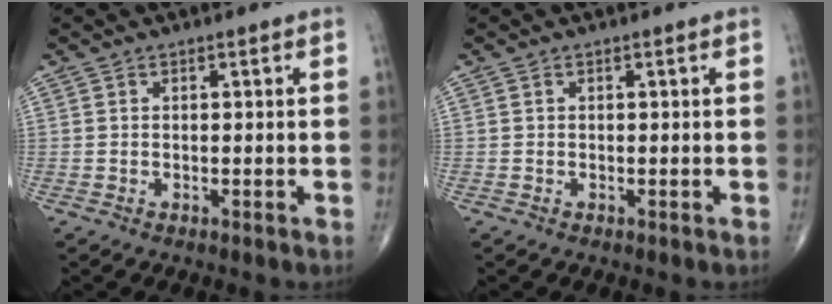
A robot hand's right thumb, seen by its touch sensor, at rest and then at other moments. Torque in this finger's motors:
{"motor_torque": [0.24, 0.18, 0.14, 0.07, -0.01]}